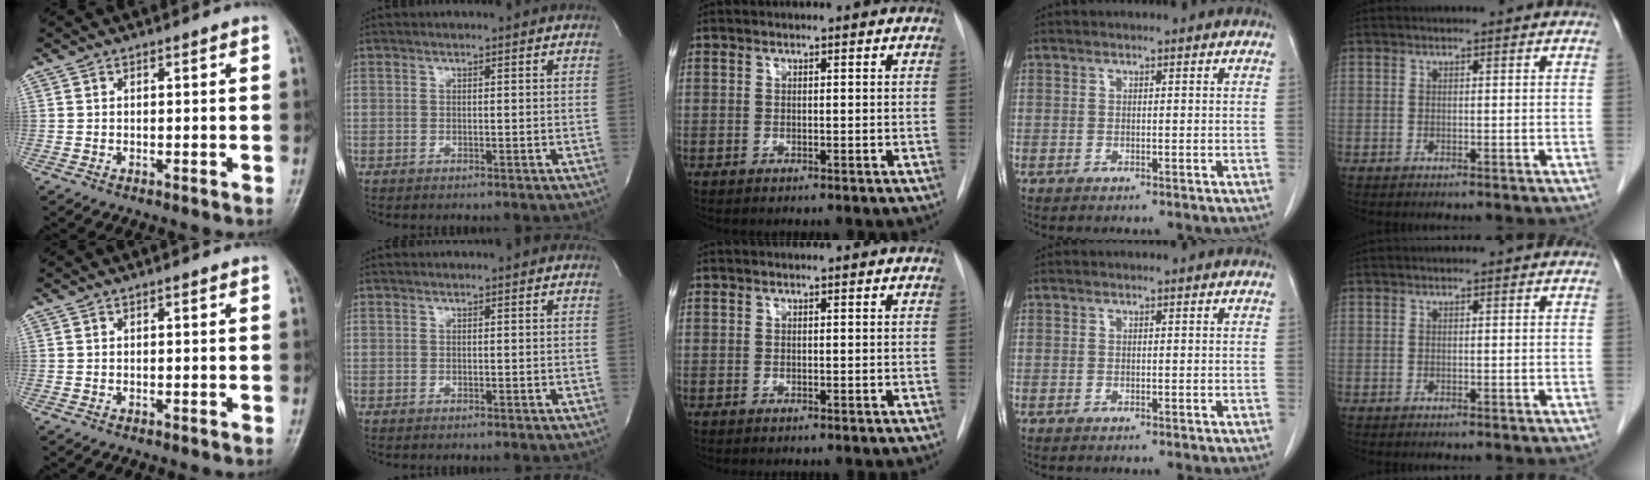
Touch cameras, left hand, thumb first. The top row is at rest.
{}